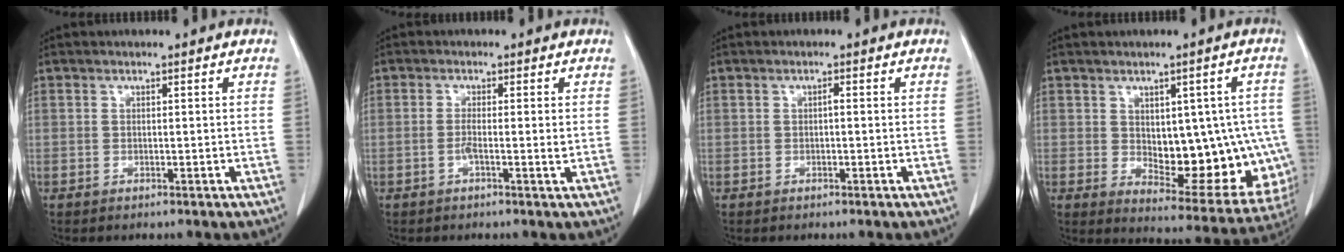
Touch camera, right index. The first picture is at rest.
{"total": 2.2, "force": [-0.4, 0.0, 2.2], "torque": [-0.039, -0.001, -0.009]}
{"total": 0.5, "force": [-0.1, 0.1, 0.5], "torque": [-0.009, 0.002, -0.001]}
{"total": 16.5, "force": [-1.1, 8.1, 14.3], "torque": [-0.154, 0.009, 0.013]}